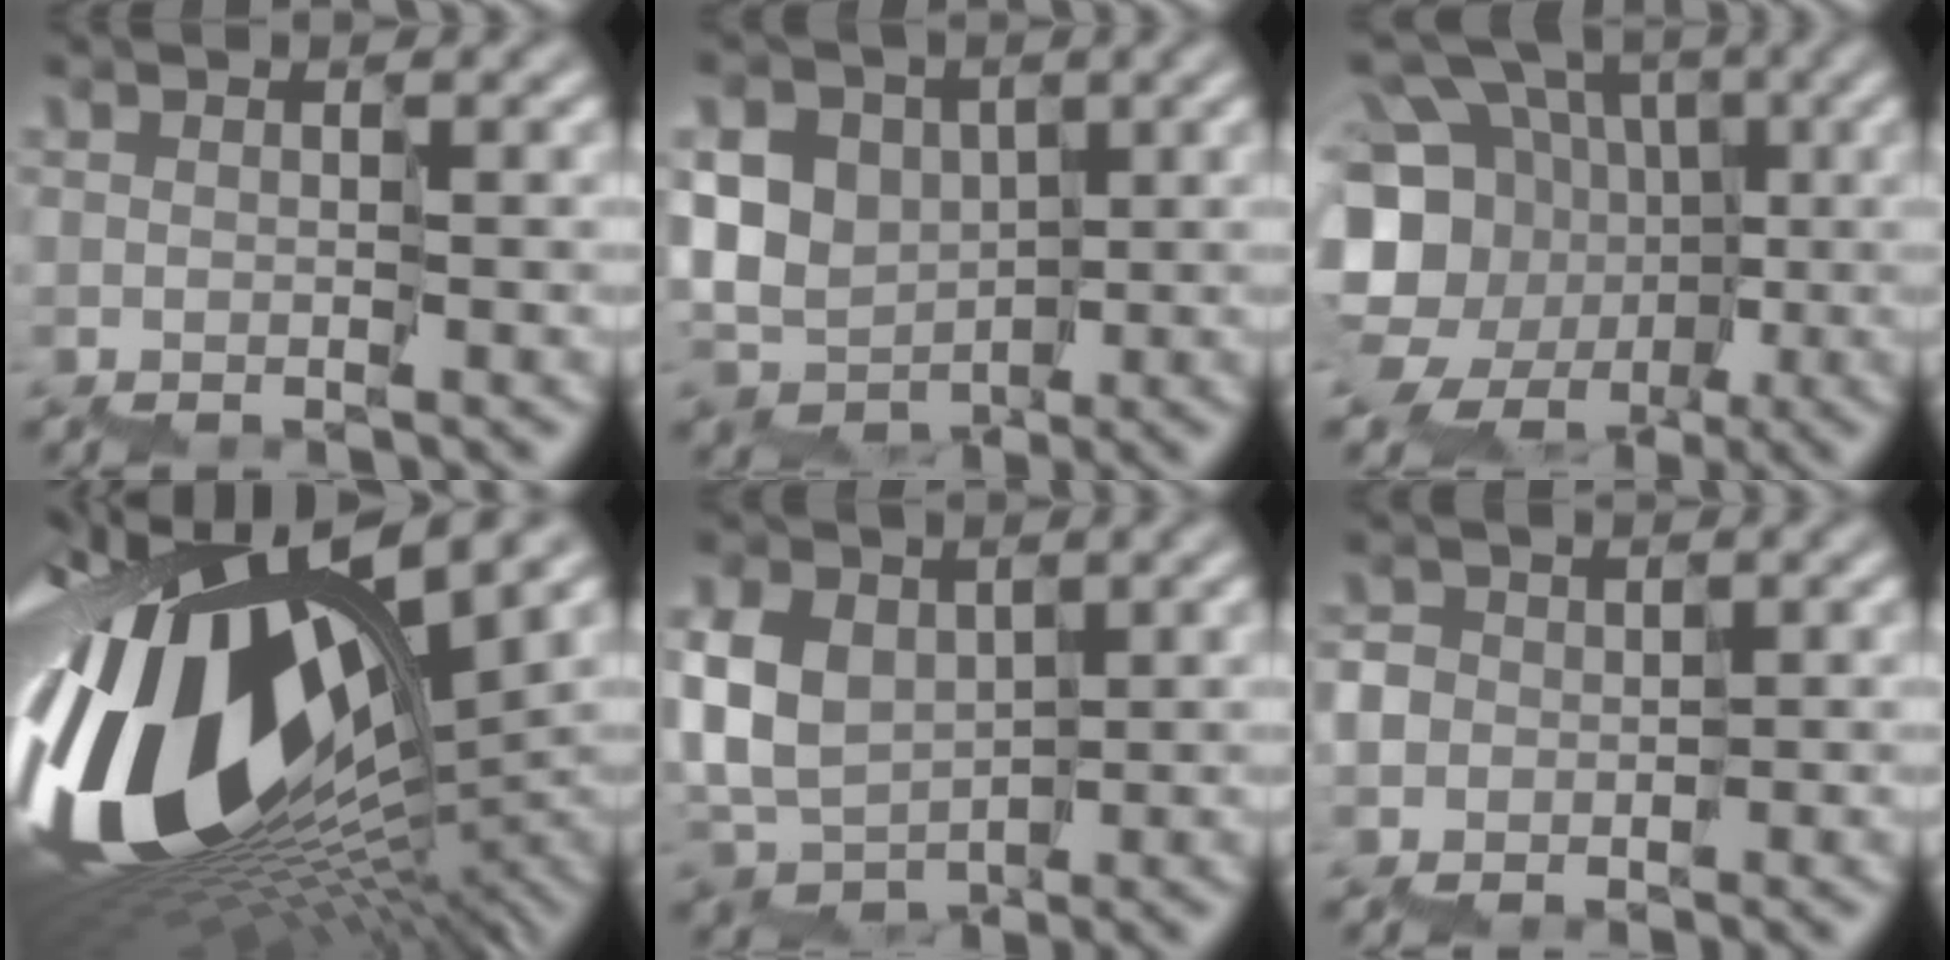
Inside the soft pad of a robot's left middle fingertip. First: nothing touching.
{"total": 6.6, "force": [0.7, 5.7, 3.4], "torque": [-0.041, 0.018, -0.008]}
{"total": 12.2, "force": [-2.0, 10.1, 6.5], "torque": [-0.123, -0.011, -0.035]}
{"total": 17.8, "force": [-0.3, 8.8, 15.5], "torque": [-0.335, -0.038, 0.014]}
{"total": 5.1, "force": [0.9, 4.1, 2.8], "torque": [-0.068, 0.018, 0.003]}
{"total": 3.9, "force": [-1.7, 3.5, 0.3], "torque": [0.002, 0.018, -0.051]}